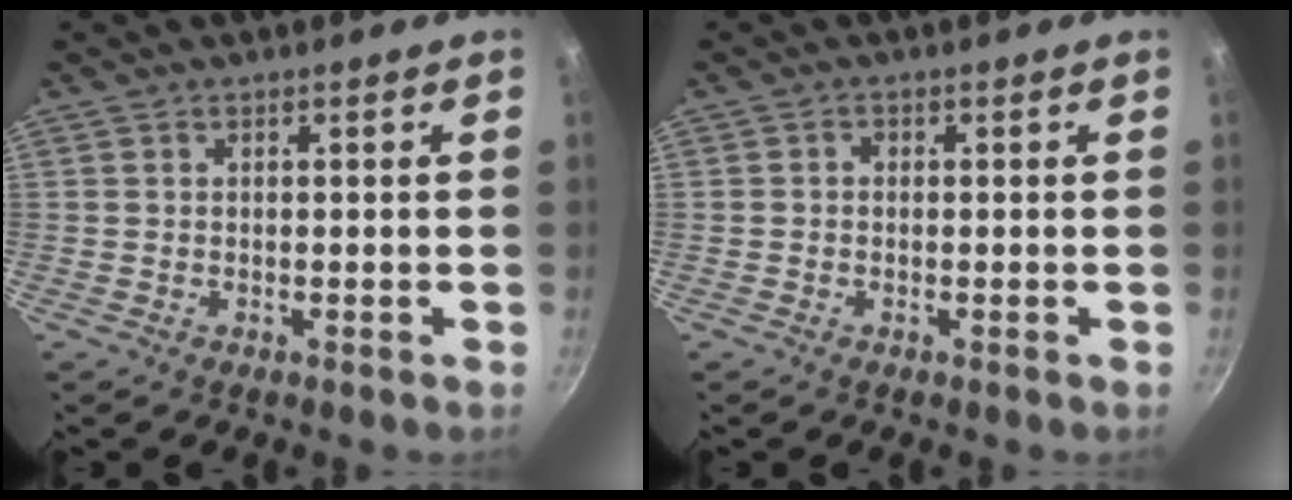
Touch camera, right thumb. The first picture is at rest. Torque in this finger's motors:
{"motor_torque": [0.20, 0.13, 0.60, 0.14, 0.02]}